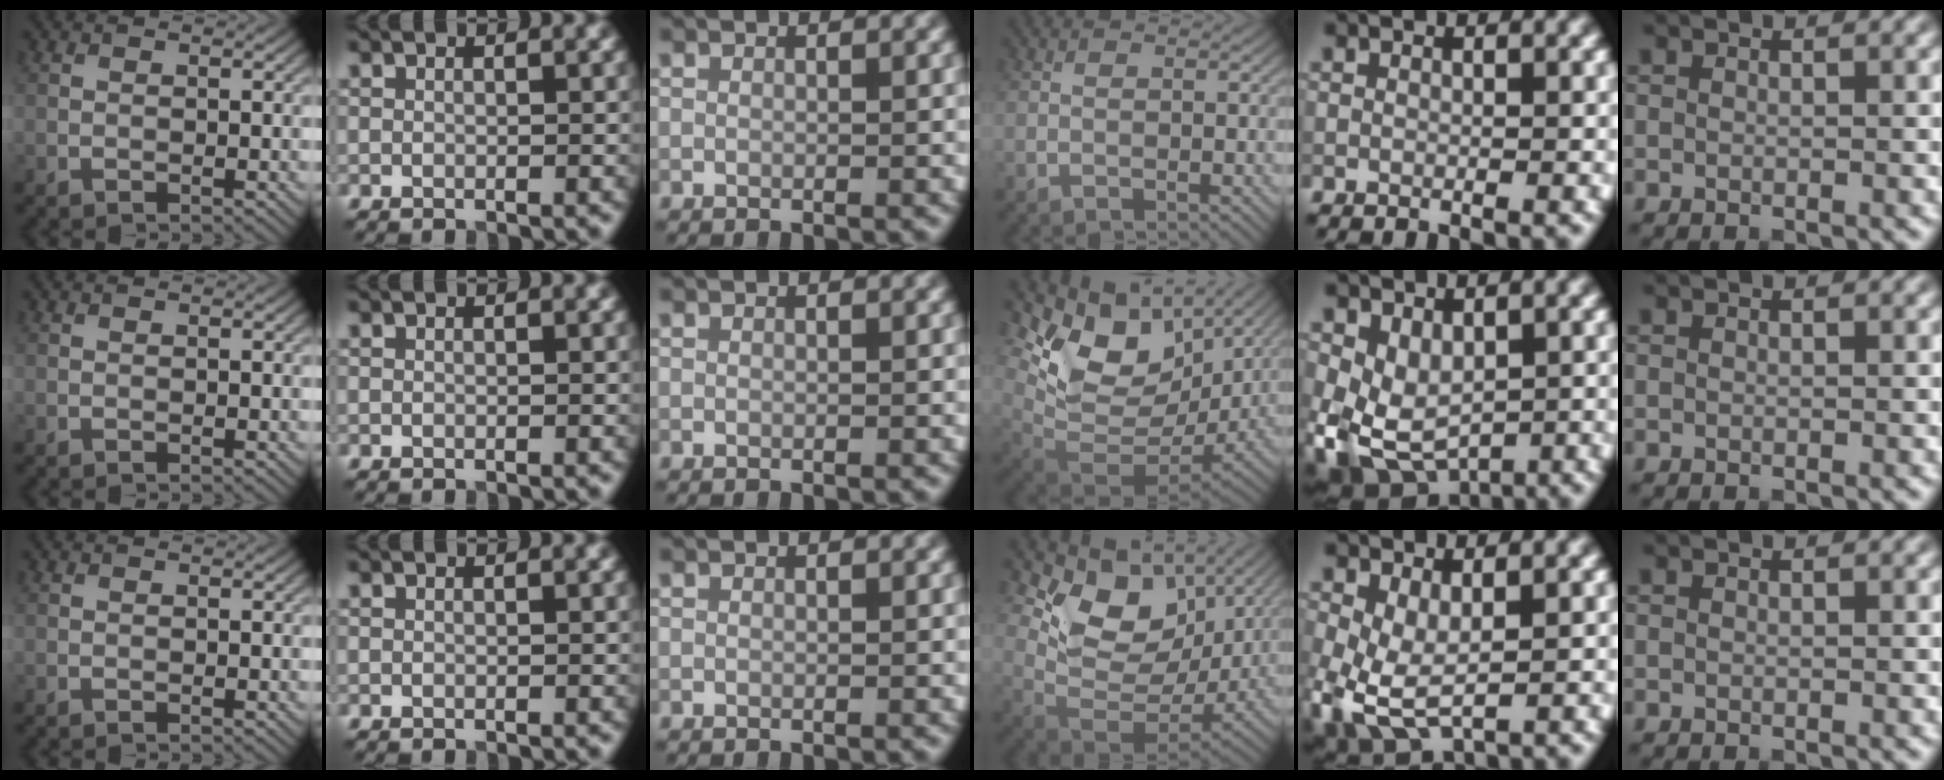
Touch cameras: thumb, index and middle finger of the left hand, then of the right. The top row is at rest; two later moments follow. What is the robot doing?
{"motion": "lift_and_place", "object": "coin"}